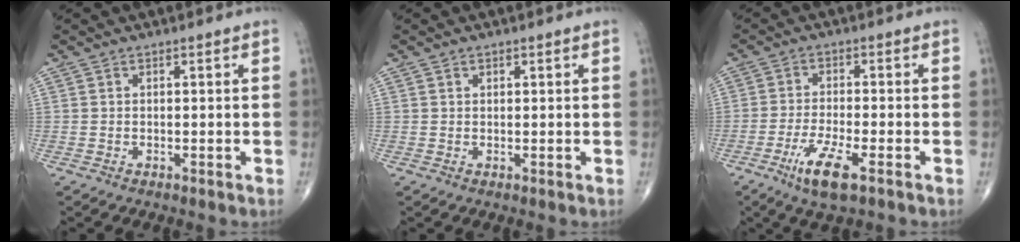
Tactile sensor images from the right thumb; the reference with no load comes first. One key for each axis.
{"total": 0.6, "fx": 0.4, "fy": 0.4, "fz": 0.2, "tx": 0.000, "ty": -0.001, "tz": 0.006}
{"total": 7.3, "fx": -3.8, "fy": 1.5, "fz": 6.1, "tx": -0.126, "ty": 0.004, "tz": -0.067}